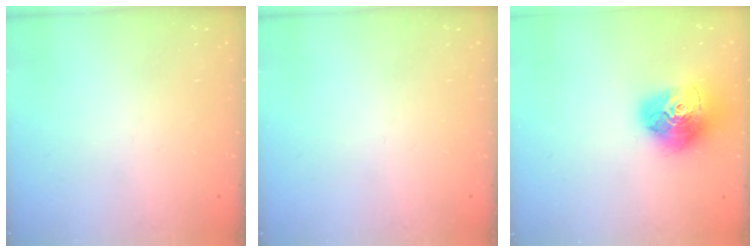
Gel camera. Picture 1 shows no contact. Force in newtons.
{"total": 0.0}
{"total": 18.4, "press": 18.3, "slide": 2.0}